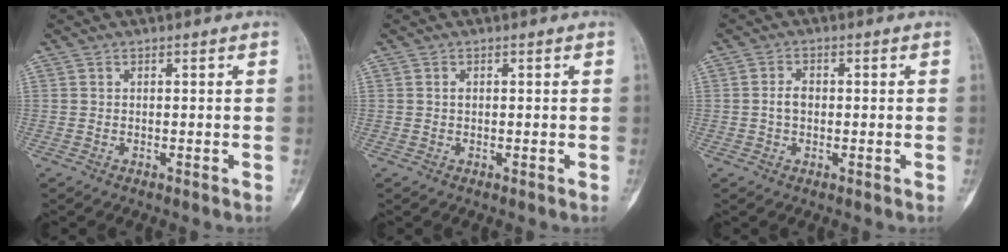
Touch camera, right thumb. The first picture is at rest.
{"total": 0.6, "force": [0.1, 0.4, 0.4], "torque": [-0.006, 0.002, 0.001]}
{"total": 2.7, "force": [-0.2, 1.8, 1.9], "torque": [-0.034, 0.008, -0.006]}